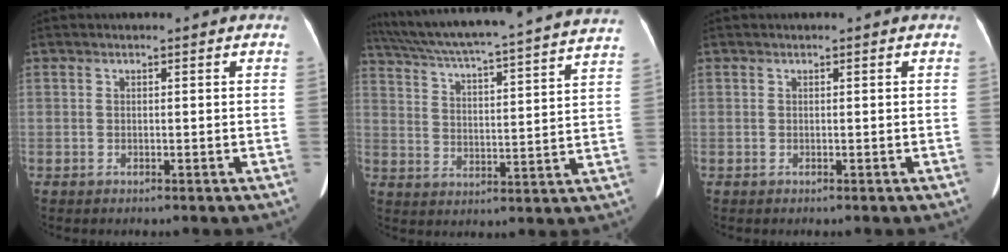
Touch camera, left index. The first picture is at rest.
{"total": 28.9, "force": [26.1, 0.5, 12.3], "torque": [-0.211, -0.036, 0.344]}
{"total": 0.0}